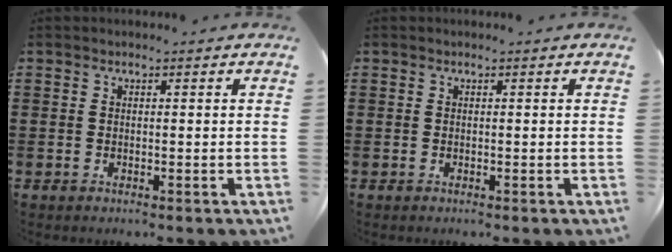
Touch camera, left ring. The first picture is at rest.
{"total": 0.0}